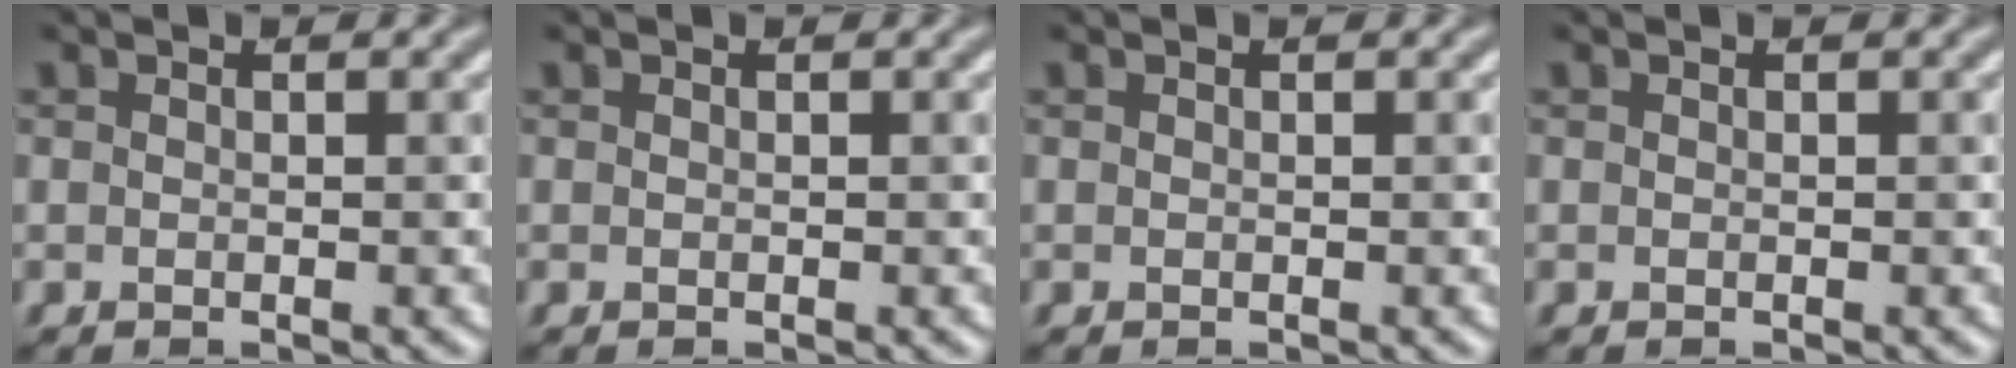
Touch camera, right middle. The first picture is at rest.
{"total": 0.0}
{"total": 0.0}
{"total": 0.0}